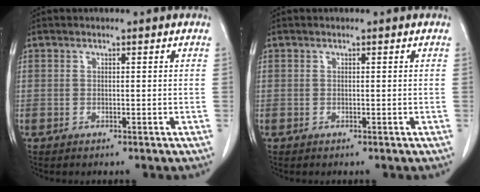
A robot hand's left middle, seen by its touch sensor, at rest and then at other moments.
{"total": 0.0}